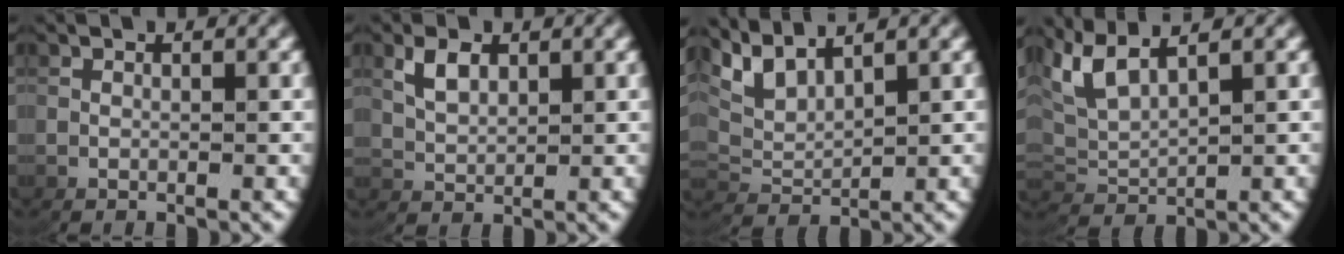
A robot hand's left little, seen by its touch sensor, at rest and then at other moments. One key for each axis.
{"total": 2.1, "fx": 1.4, "fy": 0.6, "fz": 1.5, "tx": -0.034, "ty": -0.003, "tz": 0.036}
{"total": 4.8, "fx": 2.8, "fy": 2.7, "fz": 2.8, "tx": -0.085, "ty": -0.005, "tz": 0.058}
{"total": 5.8, "fx": 2.5, "fy": 3.8, "fz": 3.6, "tx": -0.104, "ty": -0.006, "tz": 0.051}